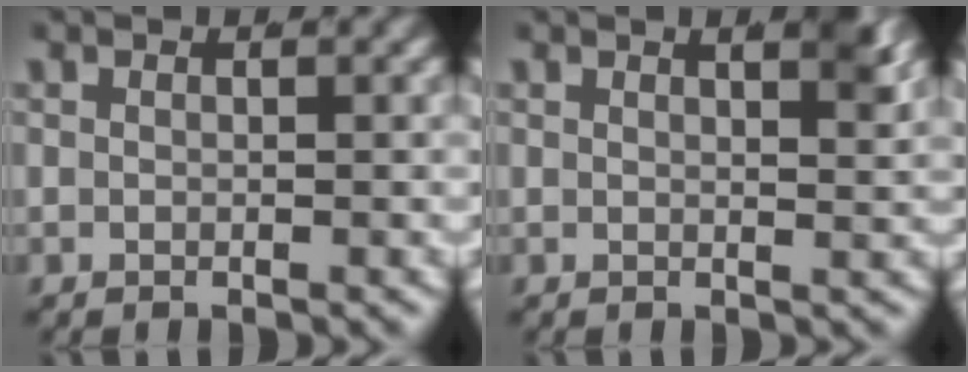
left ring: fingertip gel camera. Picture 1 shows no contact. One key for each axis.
{"total": 2.7, "fx": 1.4, "fy": 0.1, "fz": 2.3, "tx": -0.021, "ty": -0.002, "tz": 0.025}